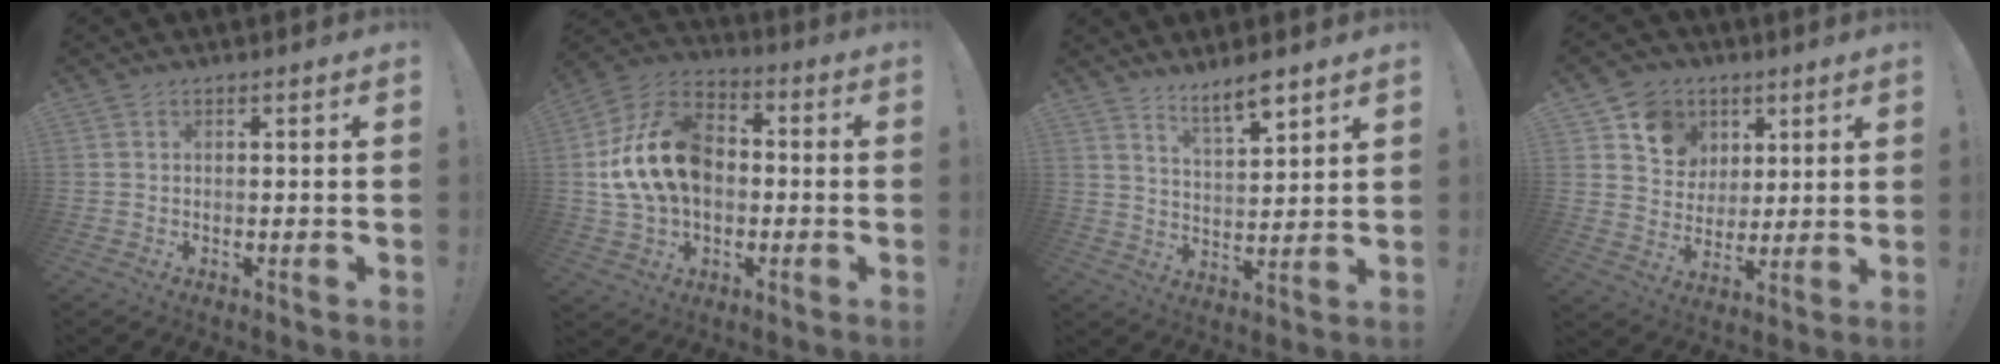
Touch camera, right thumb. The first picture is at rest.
{"total": 19.5, "force": [0.8, 14.1, 13.4], "torque": [-0.228, 0.013, 0.022]}
{"total": 7.8, "force": [6.4, 1.5, 4.2], "torque": [-0.063, -0.045, 0.111]}
{"total": 11.2, "force": [5.1, 9.6, 2.7], "torque": [-0.034, -0.029, 0.102]}